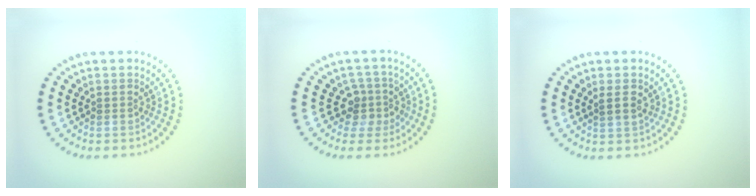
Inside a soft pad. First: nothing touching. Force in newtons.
{"total": 2.7, "press": 2.0, "slide": 1.8}
{"total": 1.4, "press": 1.2, "slide": 0.6}